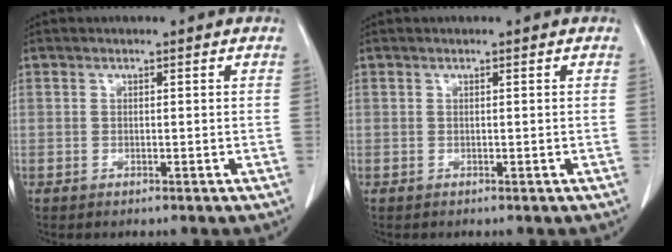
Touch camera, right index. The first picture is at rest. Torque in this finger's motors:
{"motor_torque": [-0.07, 0.04, -0.03, -0.01]}